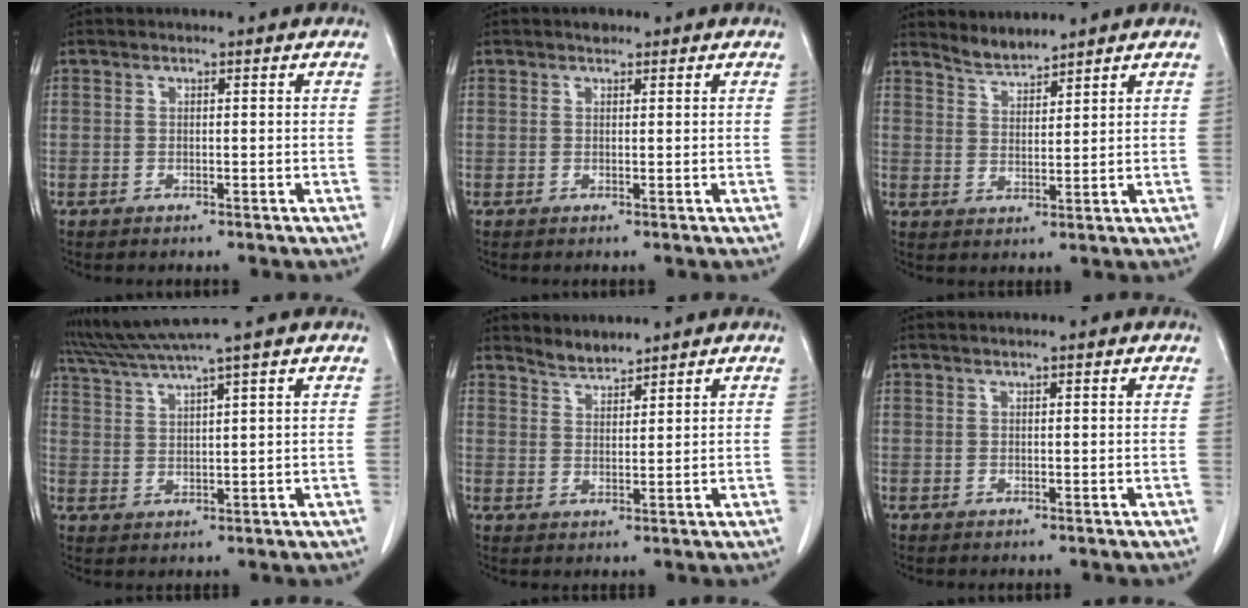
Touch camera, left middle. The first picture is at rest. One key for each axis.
{"total": 0.9, "fx": 0.7, "fy": 0.5, "fz": 0.3, "tx": -0.009, "ty": 0.006, "tz": 0.011}
{"total": 3.3, "fx": 3.3, "fy": 0.0, "fz": 0.0, "tx": -0.003, "ty": 0.000, "tz": 0.065}
{"total": 6.7, "fx": 5.7, "fy": -1.8, "fz": 3.0, "tx": -0.064, "ty": 0.010, "tz": 0.111}
{"total": 2.8, "fx": 2.8, "fy": 0.1, "fz": 0.0, "tx": -0.002, "ty": 0.001, "tz": 0.055}
{"total": 1.3, "fx": 1.0, "fy": 0.1, "fz": 0.8, "tx": -0.010, "ty": 0.015, "tz": 0.016}